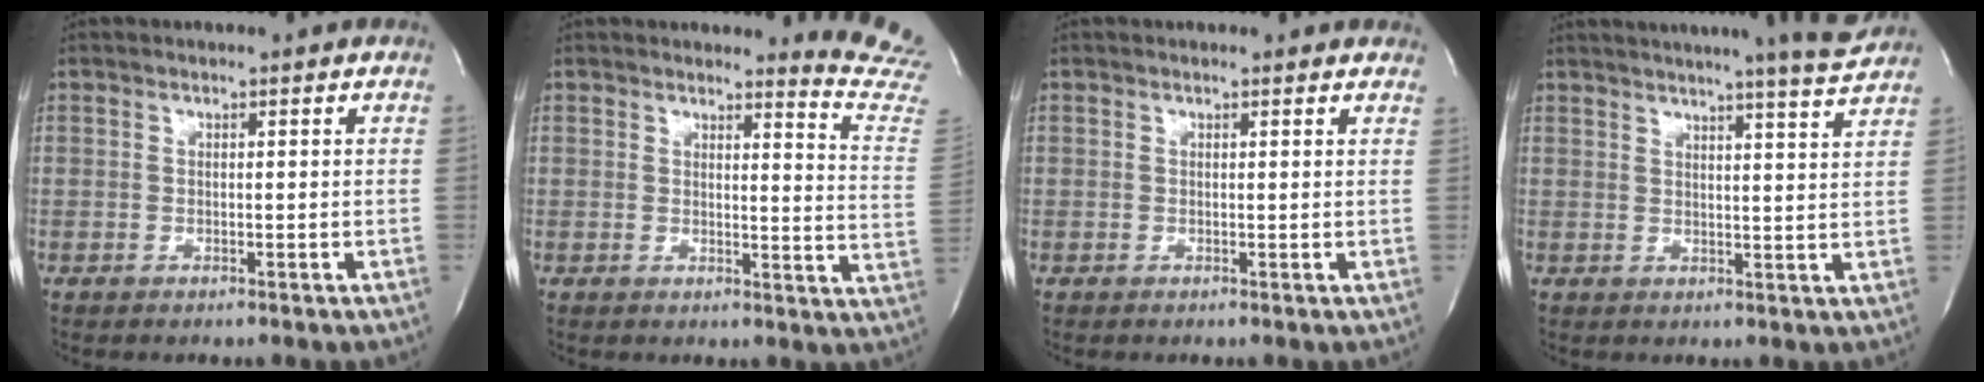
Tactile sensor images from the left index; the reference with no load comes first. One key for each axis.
{"total": 9.7, "fx": 9.6, "fy": -1.5, "fz": -0.2, "tx": 0.004, "ty": -0.149, "tz": 0.075}
{"total": 3.0, "fx": 2.7, "fy": 1.1, "fz": 0.6, "tx": -0.010, "ty": 0.005, "tz": 0.014}
{"total": 12.1, "fx": 11.1, "fy": -1.2, "fz": 4.7, "tx": -0.077, "ty": -0.028, "tz": 0.132}